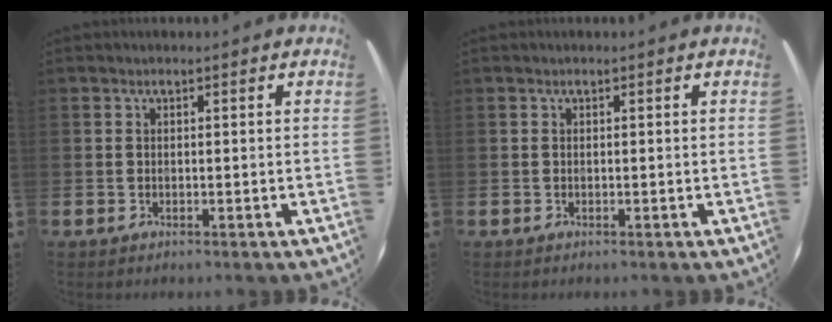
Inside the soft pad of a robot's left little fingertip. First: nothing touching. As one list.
[{"total": 0.0}]